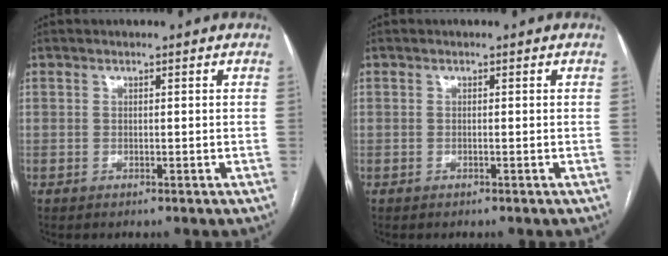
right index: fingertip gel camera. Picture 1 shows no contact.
{"total": 0.0}